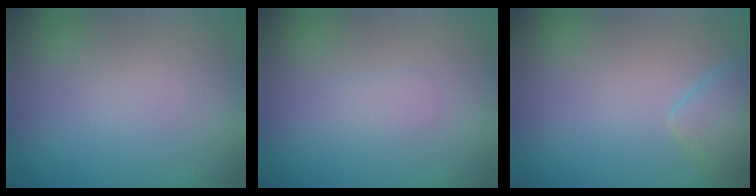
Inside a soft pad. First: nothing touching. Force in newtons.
{"total": 0.8, "press": 0.8, "slide": 0.1}
{"total": 2.3, "press": 2.3, "slide": 0.1}